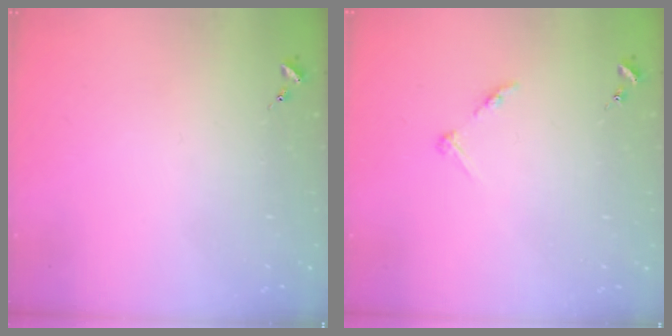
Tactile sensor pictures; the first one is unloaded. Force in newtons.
{"total": 5.2, "press": 5.2, "slide": 0.6}